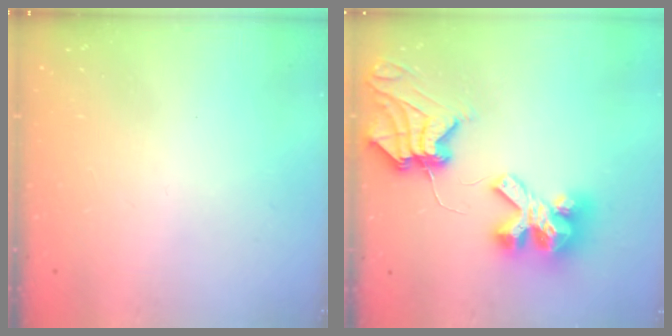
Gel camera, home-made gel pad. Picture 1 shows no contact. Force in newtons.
{"total": 12.0, "press": 11.9, "slide": 1.3}